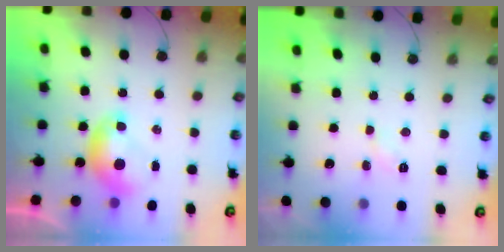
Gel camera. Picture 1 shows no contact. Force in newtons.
{"total": 2.4, "press": 2.3, "slide": 0.4}